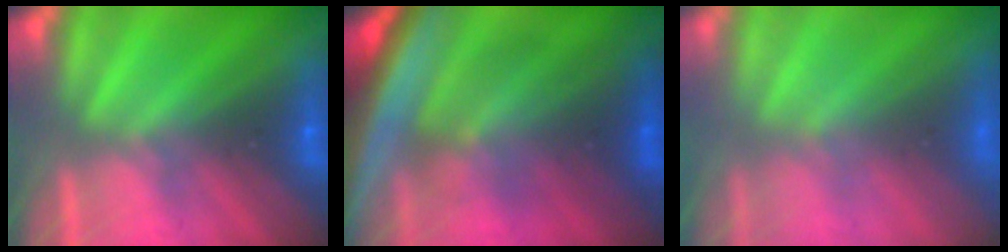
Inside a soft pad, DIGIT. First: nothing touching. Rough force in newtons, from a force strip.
{"total": 10.2}
{"total": 8.1}